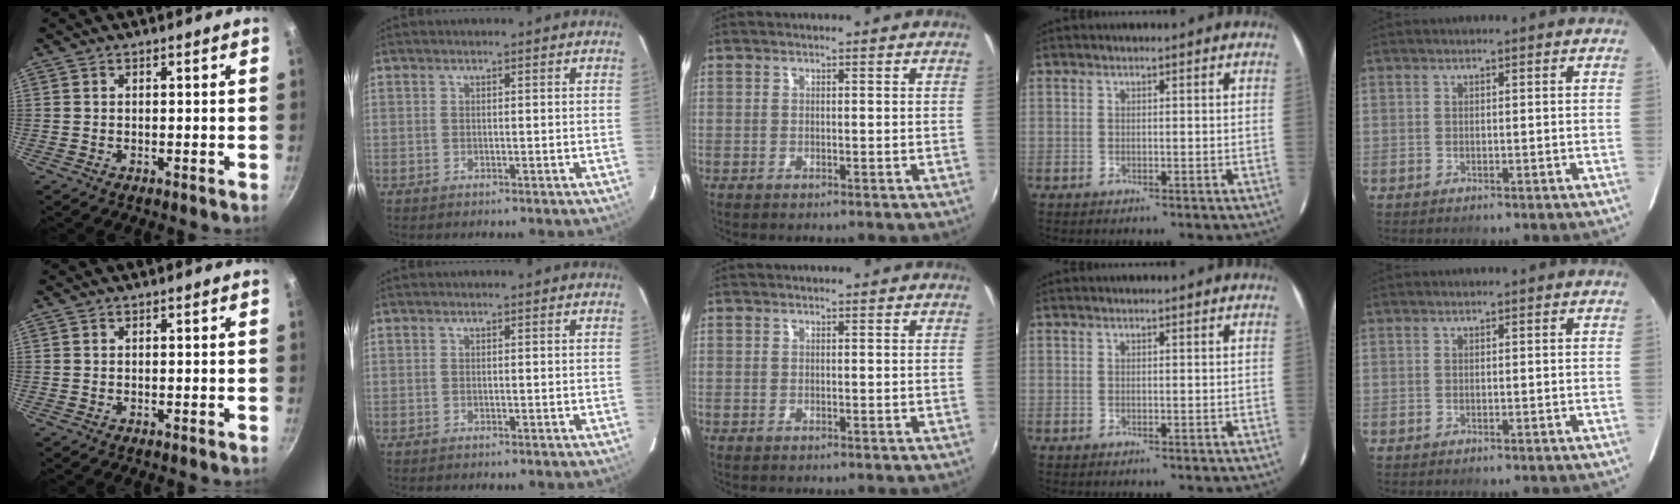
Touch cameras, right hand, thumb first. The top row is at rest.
{}